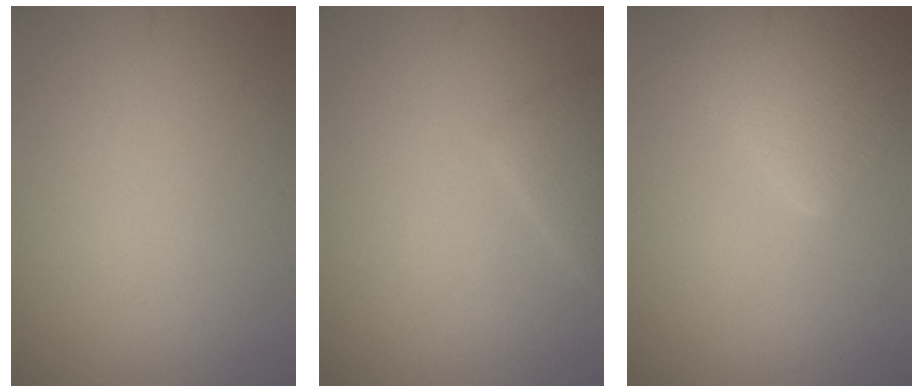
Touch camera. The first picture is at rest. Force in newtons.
{"total": 2.0, "press": 2.0, "slide": 0.1}
{"total": 8.5, "press": 8.5, "slide": 0.5}